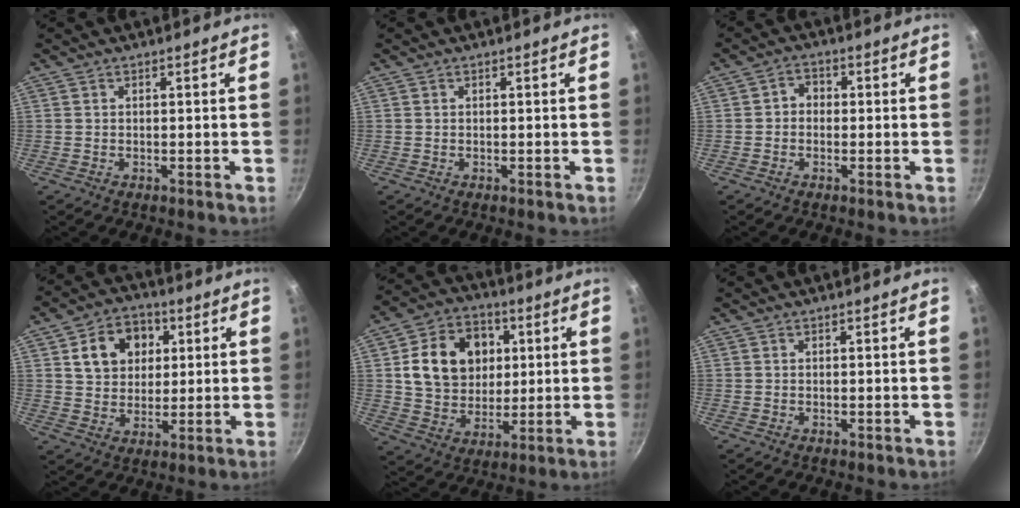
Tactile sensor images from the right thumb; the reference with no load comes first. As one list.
[{"total": 0.0}, {"total": 3.2, "force": [-0.2, 2.7, 1.6], "torque": [-0.013, 0.012, -0.011]}, {"total": 11.5, "force": [3.5, 9.1, 6.0], "torque": [-0.068, 0.005, 0.054]}, {"total": 16.3, "force": [3.2, 13.0, 9.2], "torque": [-0.127, 0.008, 0.055]}, {"total": 0.0}]